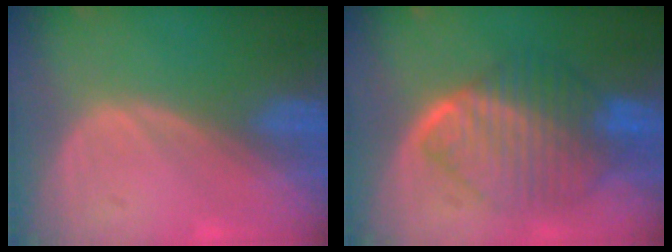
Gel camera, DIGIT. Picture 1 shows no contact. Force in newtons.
{"total": 9.5, "press": 9.5, "slide": 0.7}